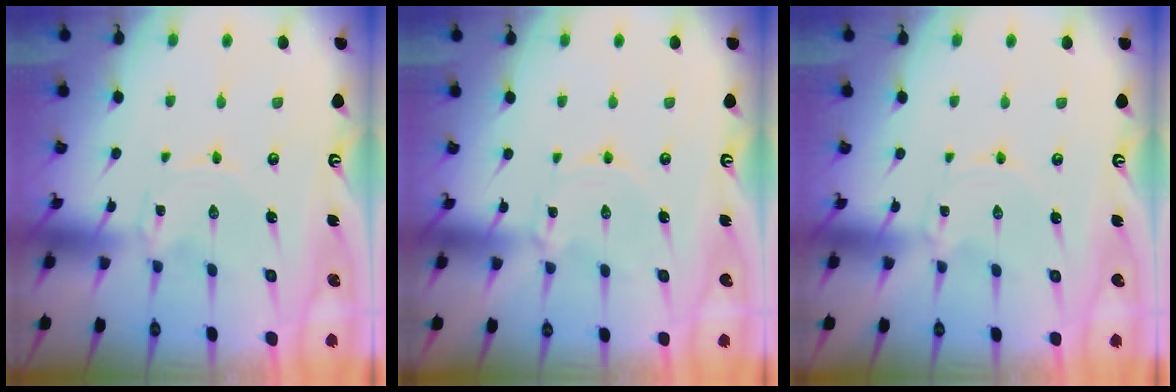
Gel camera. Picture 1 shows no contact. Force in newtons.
{"total": 1.5, "press": 1.5, "slide": 0.2}
{"total": 0.0}